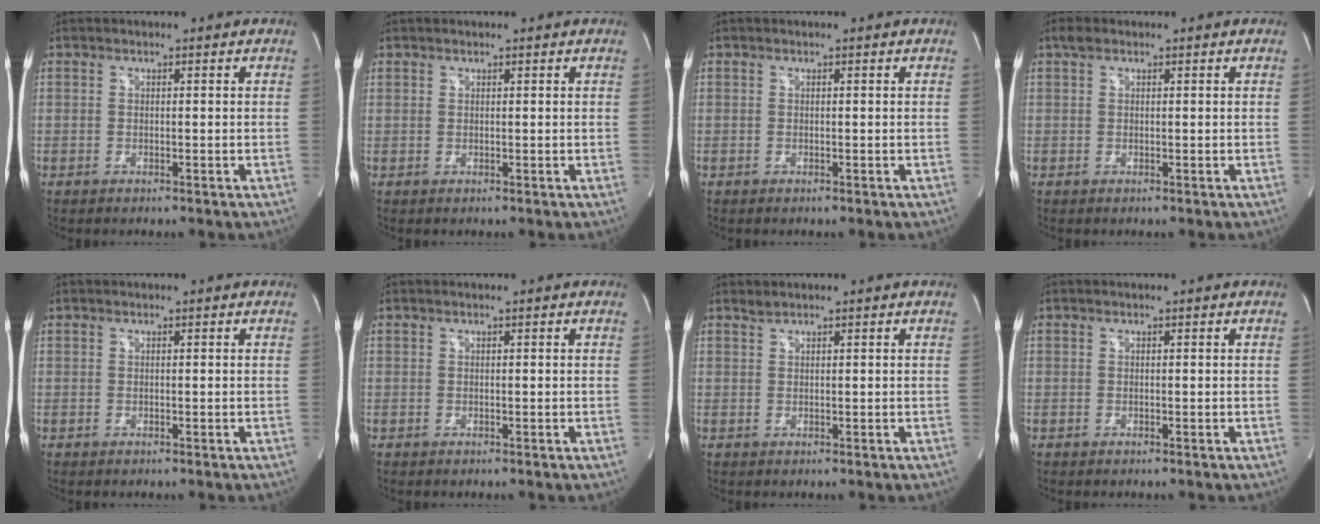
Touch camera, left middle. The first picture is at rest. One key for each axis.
{"total": 0.5, "fx": 0.4, "fy": 0.3, "fz": 0.0, "tx": -0.002, "ty": 0.002, "tz": 0.006}
{"total": 0.0}
{"total": 1.2, "fx": 0.8, "fy": 0.6, "fz": 0.7, "tx": -0.016, "ty": 0.017, "tz": 0.015}
{"total": 0.0}
{"total": 0.0}
{"total": 0.7, "fx": 0.7, "fy": -0.1, "fz": 0.1, "tx": -0.007, "ty": 0.002, "tz": 0.019}
{"total": 0.0}